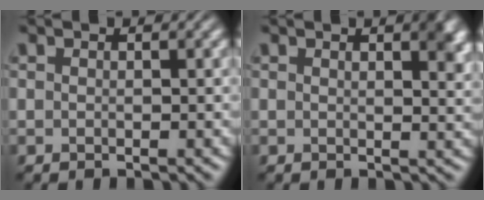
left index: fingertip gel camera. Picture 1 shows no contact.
{"total": 2.6, "force": [1.5, 0.8, 1.9], "torque": [-0.018, -0.002, 0.023]}